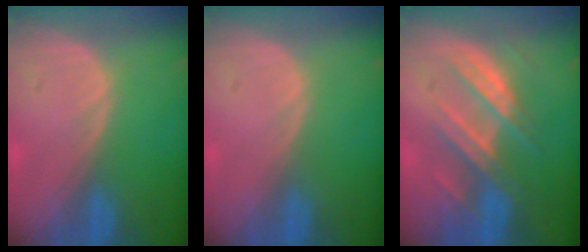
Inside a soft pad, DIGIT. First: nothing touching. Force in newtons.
{"total": 0.0}
{"total": 8.3, "press": 7.6, "slide": 3.3}